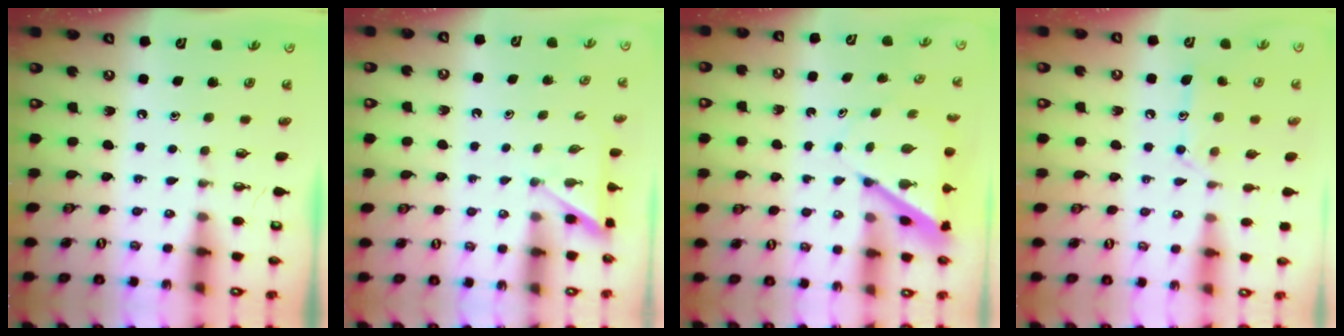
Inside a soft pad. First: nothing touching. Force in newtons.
{"total": 2.2, "press": 2.2, "slide": 0.2}
{"total": 6.6, "press": 6.6, "slide": 0.4}
{"total": 12.8, "press": 12.8, "slide": 0.8}